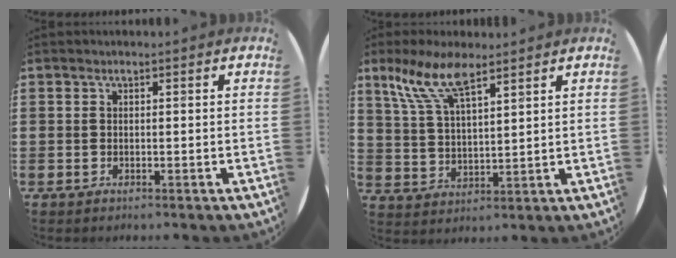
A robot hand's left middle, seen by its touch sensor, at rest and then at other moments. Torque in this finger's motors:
{"motor_torque": [1.40, -0.74, 0.31, 0.21]}